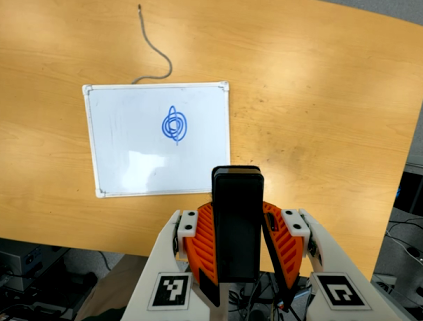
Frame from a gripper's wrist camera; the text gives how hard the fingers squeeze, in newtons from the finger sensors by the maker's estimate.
{"total": 5.7, "left": 4.4, "right": 6.9}